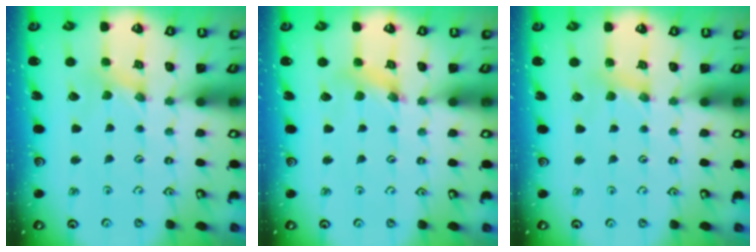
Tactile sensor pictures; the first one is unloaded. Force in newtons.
{"total": 4.4, "press": 4.4, "slide": 0.4}
{"total": 3.0, "press": 2.9, "slide": 0.4}